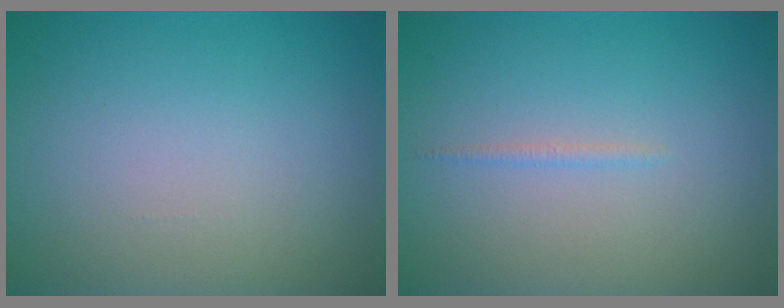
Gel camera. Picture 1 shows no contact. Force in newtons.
{"total": 0.6, "press": 0.6, "slide": 0.1}